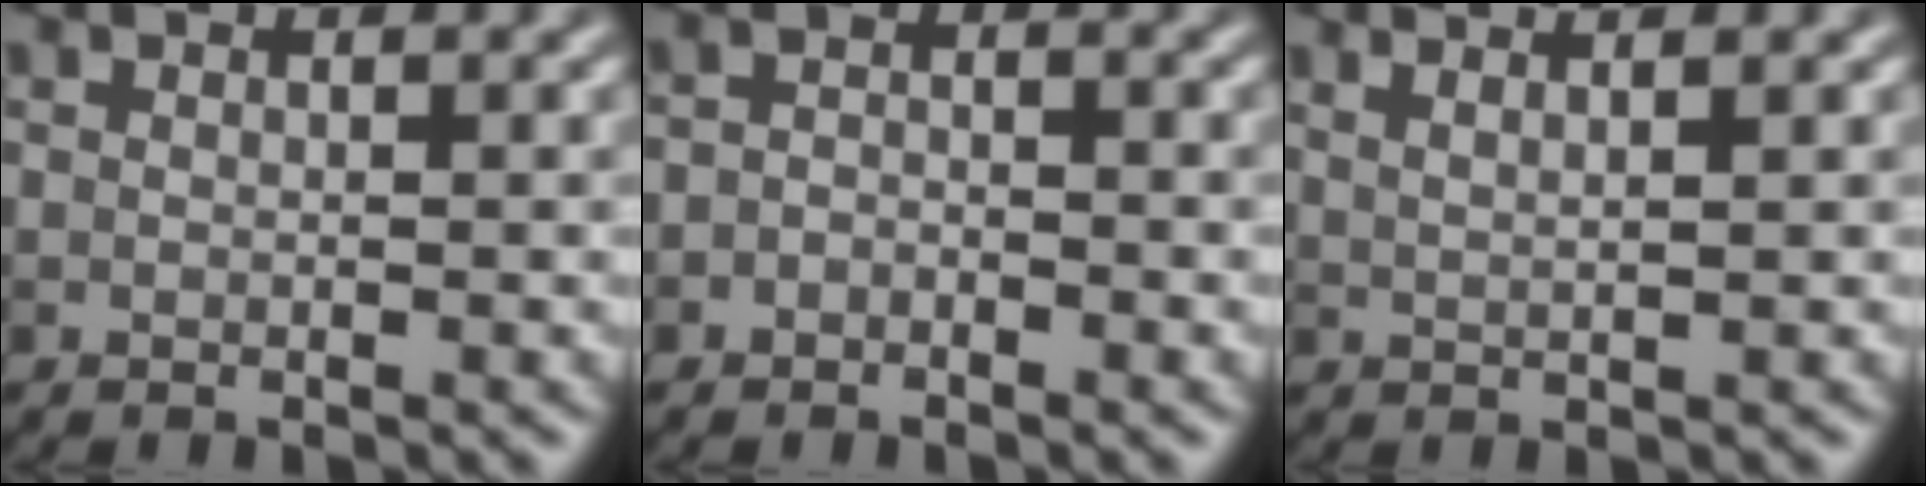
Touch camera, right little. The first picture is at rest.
{"total": 1.3, "force": [-0.8, 0.9, 0.5], "torque": [-0.009, 0.004, -0.019]}
{"total": 3.8, "force": [2.5, 1.5, 2.4], "torque": [-0.007, 0.026, 0.002]}